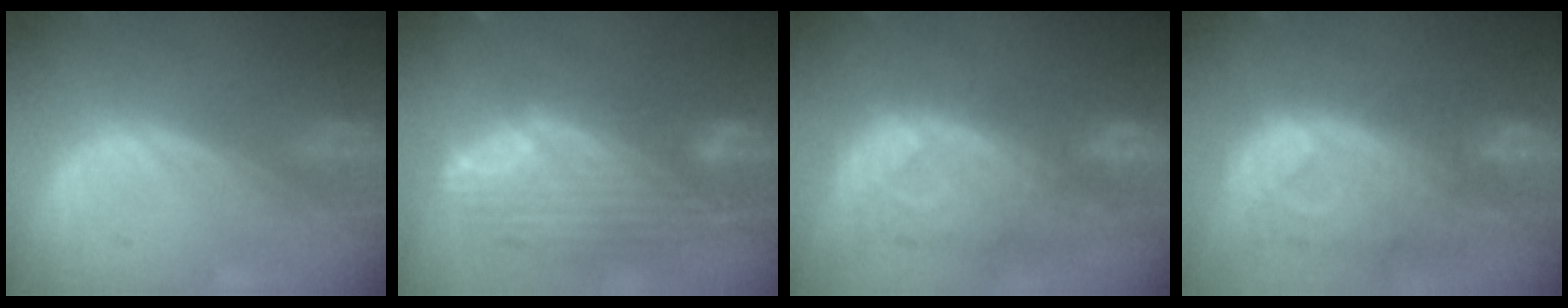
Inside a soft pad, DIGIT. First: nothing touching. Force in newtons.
{"total": 11.9, "press": 10.0, "slide": 6.4}
{"total": 10.6, "press": 9.5, "slide": 4.6}
{"total": 12.0, "press": 10.3, "slide": 6.0}